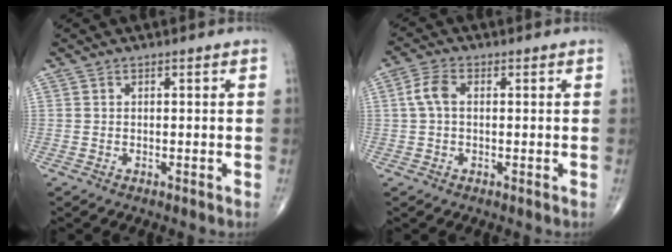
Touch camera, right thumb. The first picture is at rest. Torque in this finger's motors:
{"motor_torque": [-0.49, 0.57, -0.05, -0.42, 0.13]}